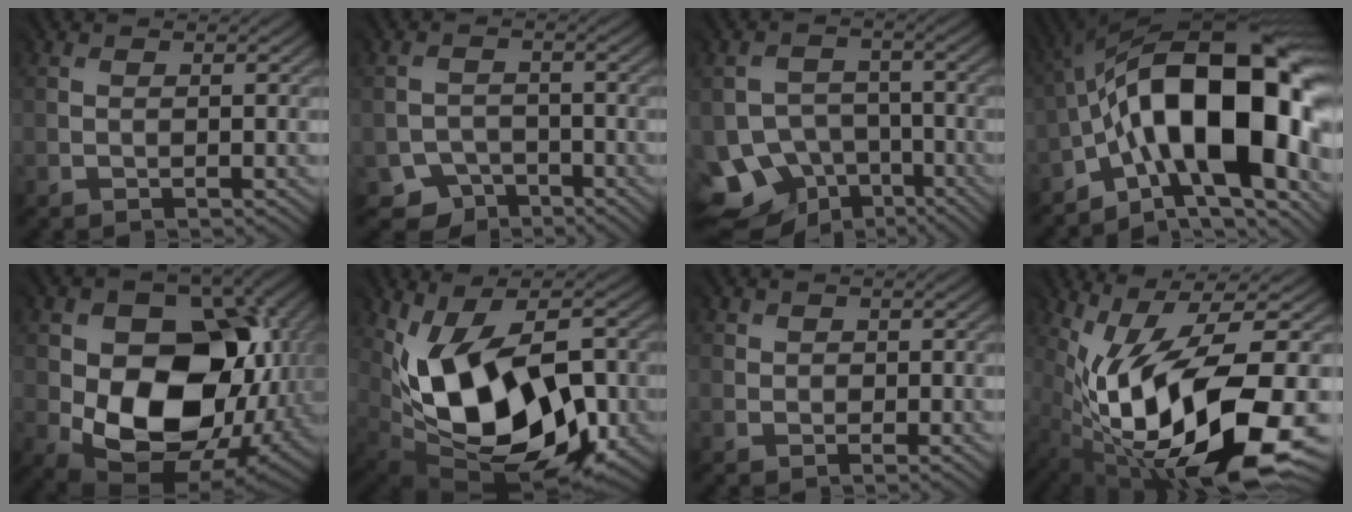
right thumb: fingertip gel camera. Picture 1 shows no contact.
{"total": 3.4, "force": [-2.7, 2.0, -0.2], "torque": [0.013, -0.007, -0.049]}
{"total": 10.4, "force": [-6.9, 7.2, 2.9], "torque": [-0.065, -0.027, -0.108]}
{"total": 20.2, "force": [-3.7, 9.6, 17.3], "torque": [-0.264, 0.020, -0.072]}
{"total": 16.9, "force": [-2.3, 11.9, 11.8], "torque": [-0.184, -0.036, -0.029]}
{"total": 15.1, "force": [-1.2, 8.8, 12.2], "torque": [-0.214, -0.026, -0.016]}
{"total": 0.9, "force": [0.4, 0.8, 0.3], "torque": [0.000, -0.001, 0.007]}
{"total": 18.7, "force": [-5.2, 6.9, 16.6], "torque": [-0.310, -0.021, -0.083]}